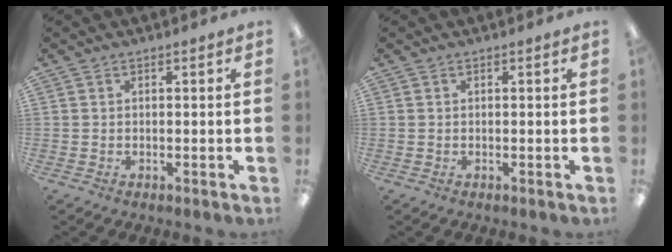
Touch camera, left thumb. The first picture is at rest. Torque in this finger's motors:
{"motor_torque": [0.01, 0.00, 0.21, -0.08, 0.00]}